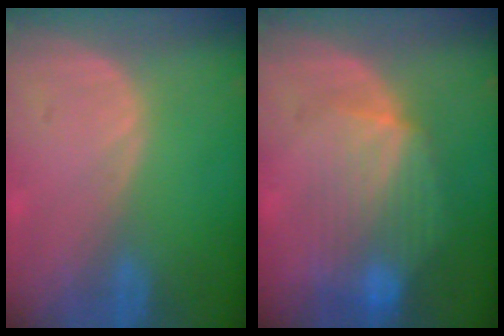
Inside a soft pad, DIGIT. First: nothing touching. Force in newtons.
{"total": 8.9, "press": 8.0, "slide": 3.9}